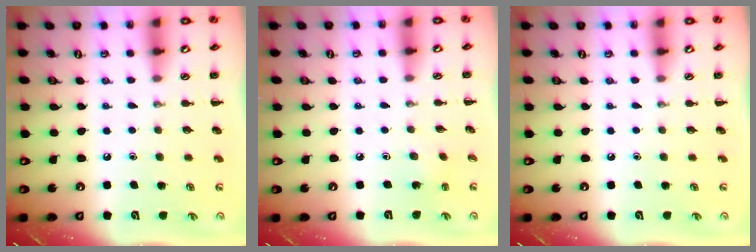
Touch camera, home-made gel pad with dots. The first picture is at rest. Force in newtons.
{"total": 1.3, "press": 1.2, "slide": 0.6}
{"total": 0.0}